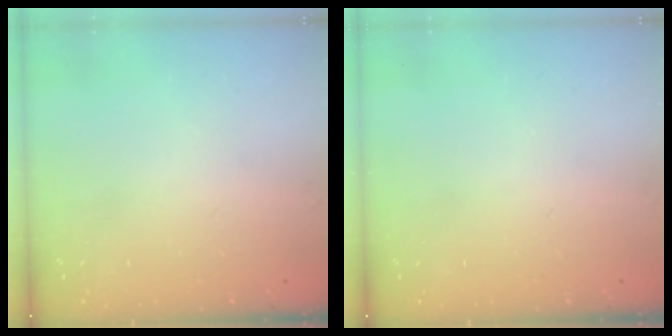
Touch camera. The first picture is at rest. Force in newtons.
{"total": 0.0}